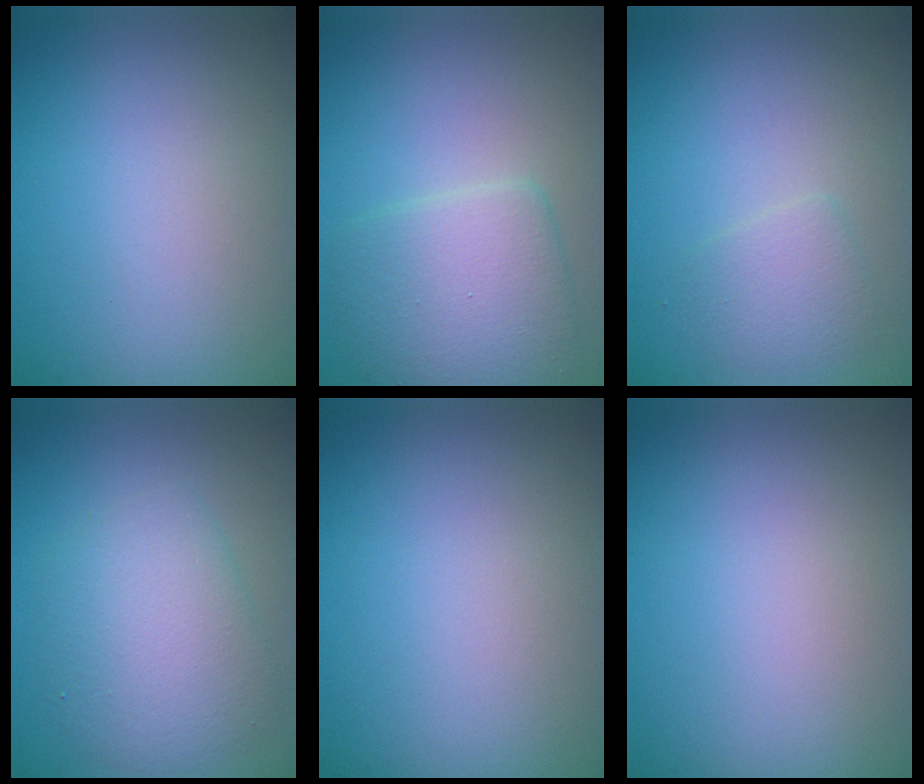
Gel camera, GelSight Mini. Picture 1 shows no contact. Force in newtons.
{"total": 4.8, "press": 4.8, "slide": 0.1}
{"total": 1.8, "press": 1.8, "slide": 0.1}
{"total": 4.7, "press": 4.7, "slide": 0.1}
{"total": 0.0}
{"total": 0.0}